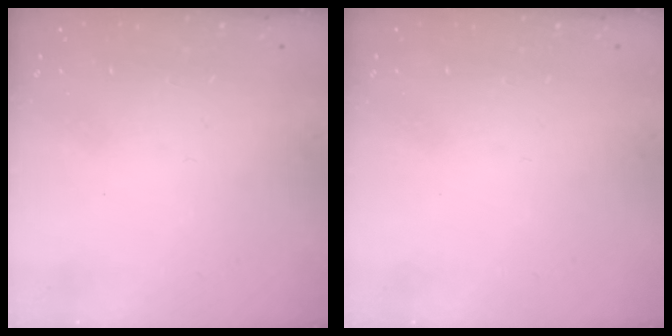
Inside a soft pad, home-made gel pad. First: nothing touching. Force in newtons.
{"total": 0.0}